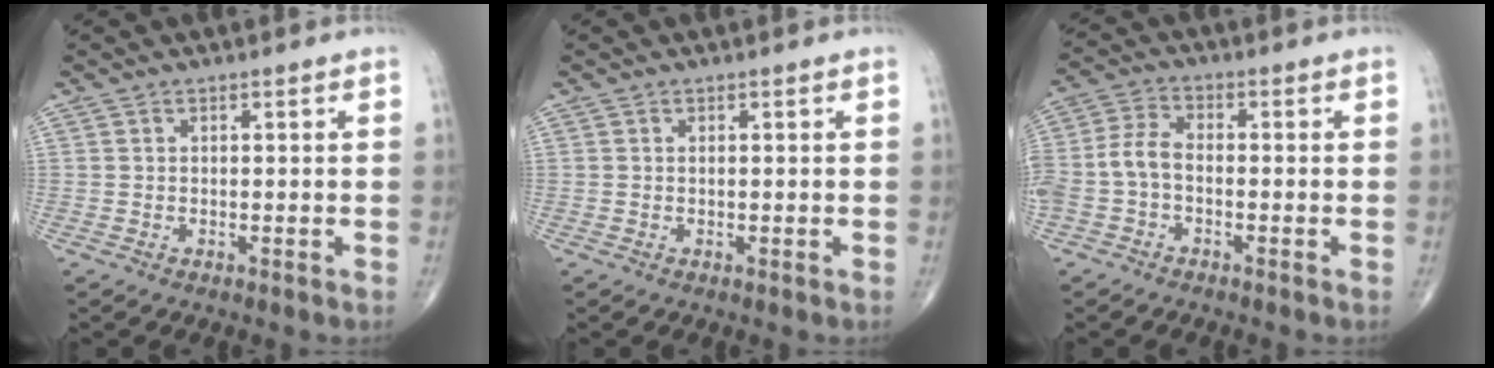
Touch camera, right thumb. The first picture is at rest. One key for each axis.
{"total": 0.0}
{"total": 6.7, "fx": -1.7, "fy": 3.9, "fz": 5.2, "tx": -0.120, "ty": 0.024, "tz": -0.042}